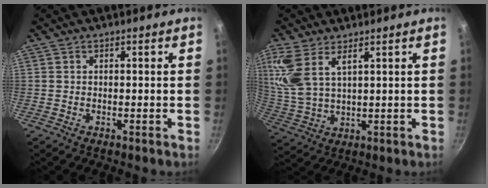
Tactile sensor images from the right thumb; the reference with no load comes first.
{"total": 11.8, "force": [6.4, 5.2, 8.4], "torque": [-0.179, -0.027, 0.141]}